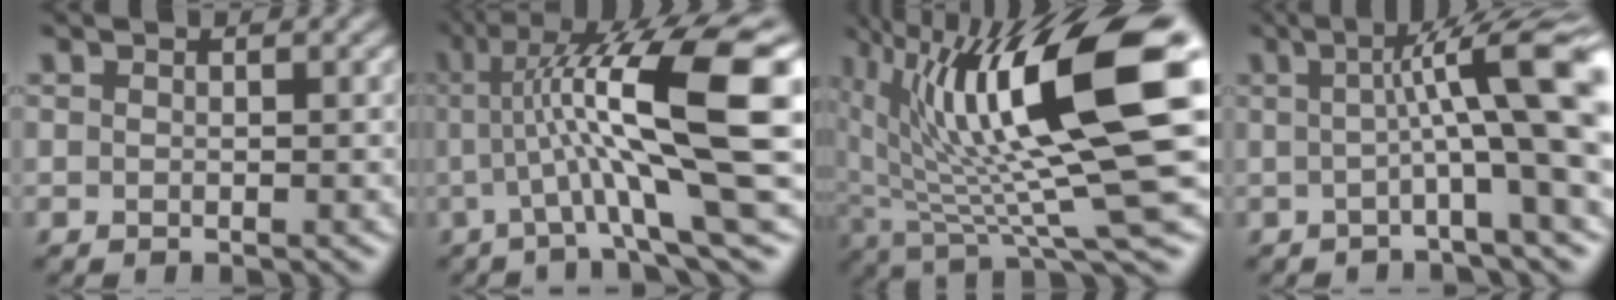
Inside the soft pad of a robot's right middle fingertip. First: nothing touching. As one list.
[{"total": 13.8, "force": [2.0, 2.5, 13.4], "torque": [-0.204, 0.018, 0.039]}, {"total": 15.9, "force": [3.9, 4.6, 14.7], "torque": [-0.249, -0.007, 0.075]}, {"total": 12.1, "force": [1.4, 2.3, 11.8], "torque": [-0.142, 0.009, 0.019]}]